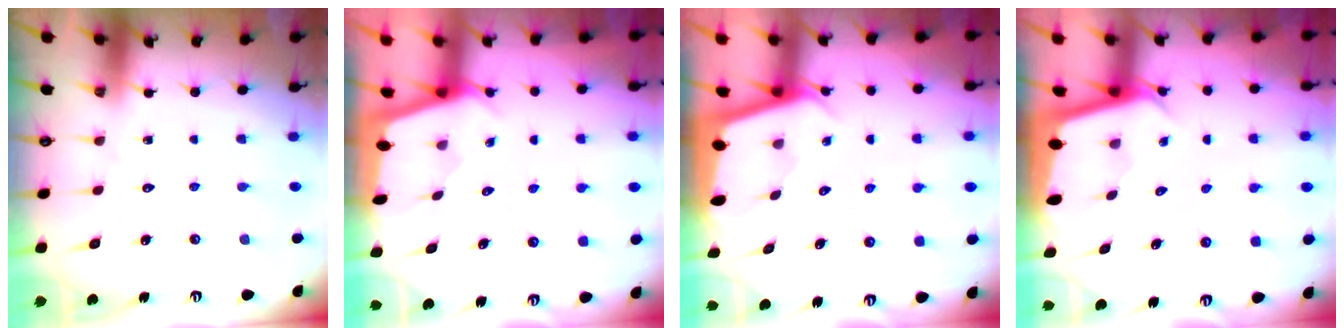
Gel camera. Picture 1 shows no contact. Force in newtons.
{"total": 1.9, "press": 1.9, "slide": 0.1}
{"total": 2.0, "press": 2.0, "slide": 0.2}
{"total": 2.3, "press": 2.3, "slide": 0.1}